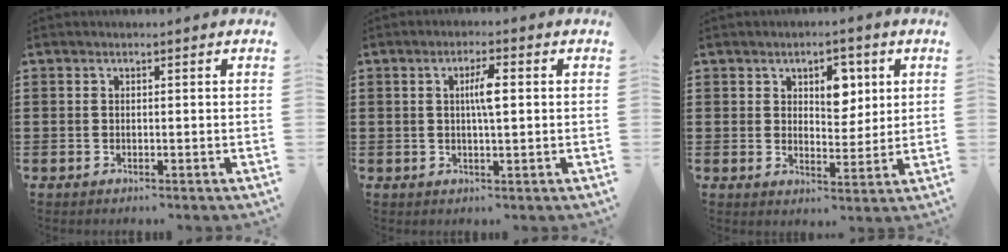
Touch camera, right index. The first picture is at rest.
{"total": 3.9, "force": [0.6, 0.8, 3.8], "torque": [-0.073, 0.004, 0.007]}
{"total": 5.4, "force": [2.4, 3.5, 3.4], "torque": [-0.047, 0.003, 0.034]}